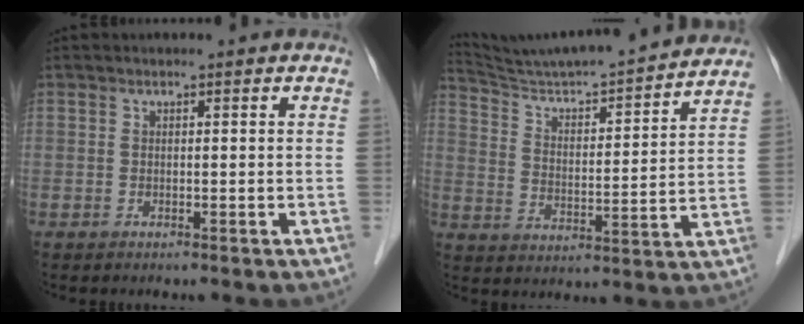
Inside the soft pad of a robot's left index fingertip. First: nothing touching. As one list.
[{"total": 20.1, "force": [18.7, -0.2, 7.1], "torque": [-0.129, -0.014, 0.280]}]